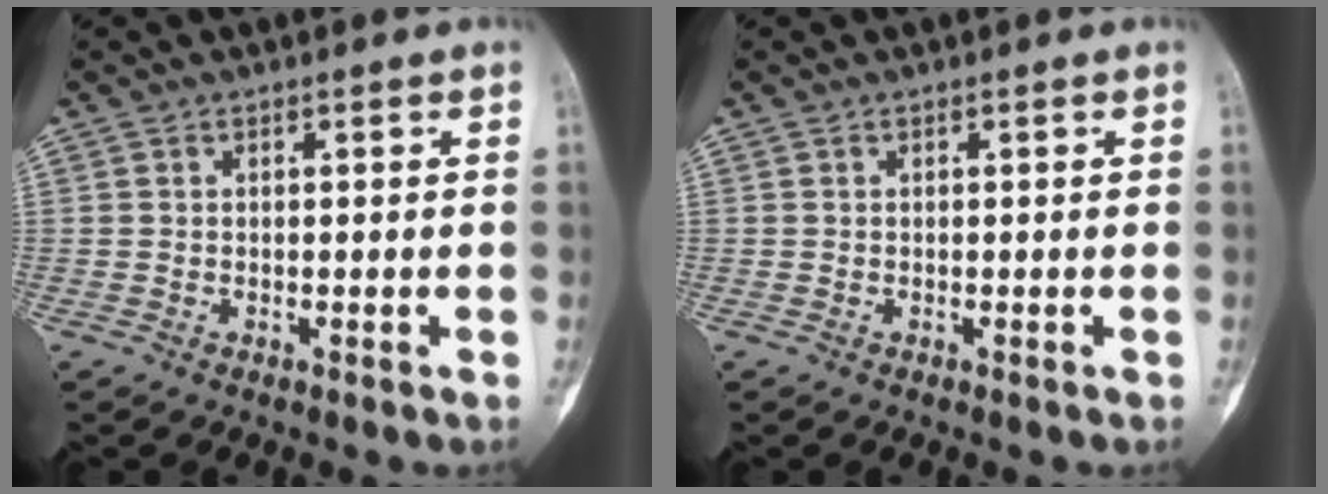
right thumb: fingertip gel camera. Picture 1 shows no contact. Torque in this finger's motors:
{"motor_torque": [0.06, -0.05, -0.01, 0.16, 0.00]}